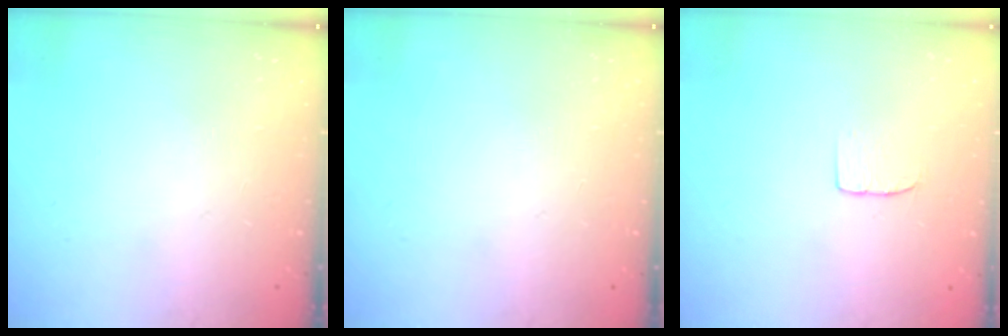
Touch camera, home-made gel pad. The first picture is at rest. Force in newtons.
{"total": 0.0}
{"total": 3.9, "press": 3.9, "slide": 0.3}